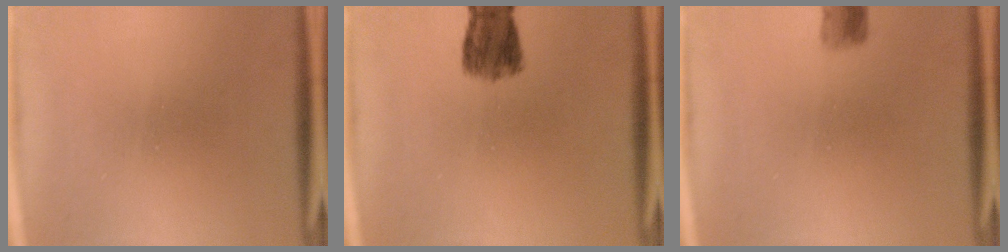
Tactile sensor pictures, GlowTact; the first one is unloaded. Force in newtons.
{"total": 5.3}
{"total": 2.4}